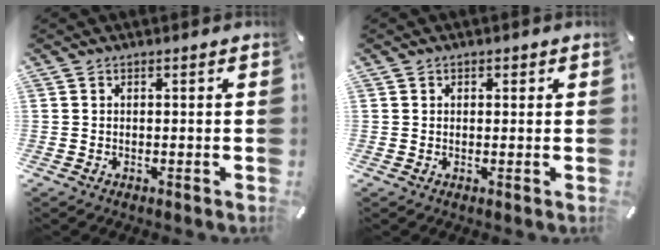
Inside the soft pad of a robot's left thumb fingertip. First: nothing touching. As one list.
[{"total": 0.9, "force": [0.3, 0.9, 0.2], "torque": [0.003, 0.001, 0.002]}]